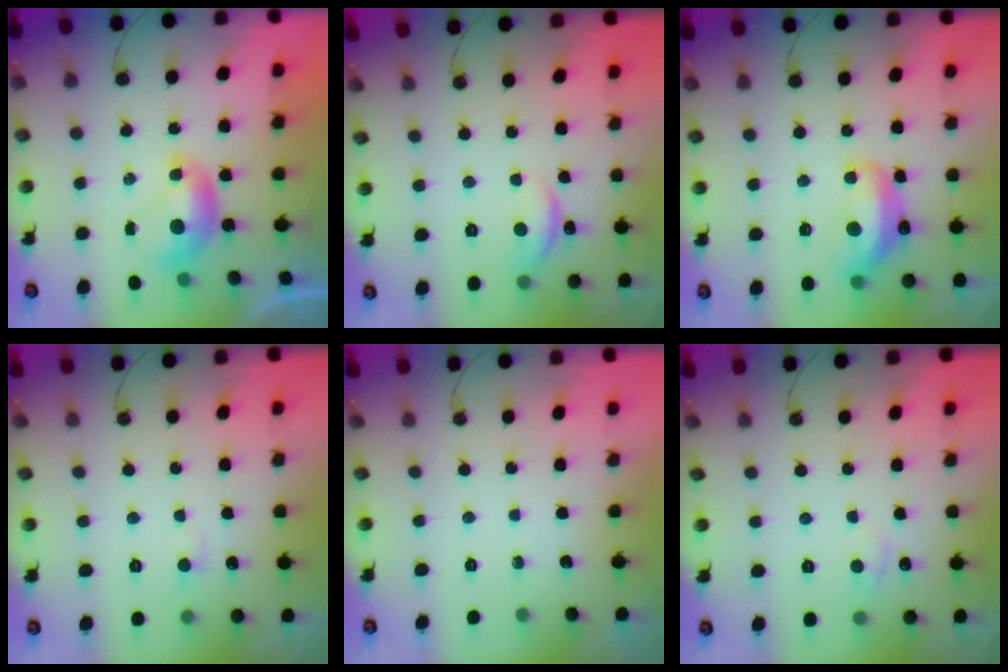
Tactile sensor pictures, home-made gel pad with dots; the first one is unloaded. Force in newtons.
{"total": 3.8, "press": 3.8, "slide": 0.7}
{"total": 6.7, "press": 6.7, "slide": 0.6}
{"total": 0.8, "press": 0.4, "slide": 0.7}
{"total": 0.0}
{"total": 1.4, "press": 1.2, "slide": 0.6}